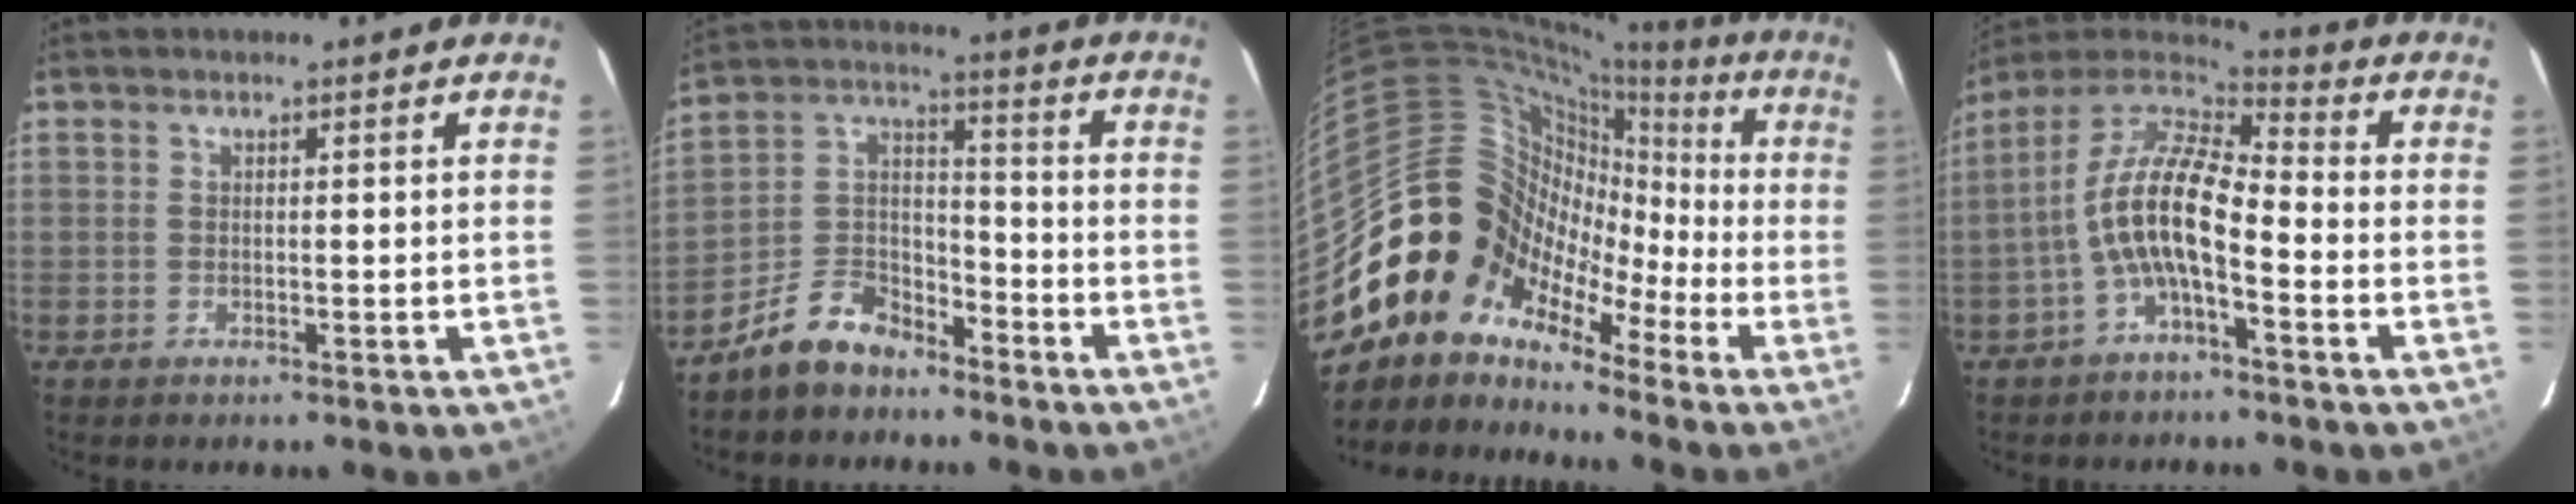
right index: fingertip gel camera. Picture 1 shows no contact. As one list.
[{"total": 9.9, "force": [-7.2, 5.4, 4.1], "torque": [-0.098, 0.044, -0.130]}, {"total": 13.5, "force": [-4.5, 11.9, 4.4], "torque": [-0.076, 0.014, -0.106]}, {"total": 11.7, "force": [-3.7, 3.9, 10.4], "torque": [-0.213, 0.011, -0.072]}]